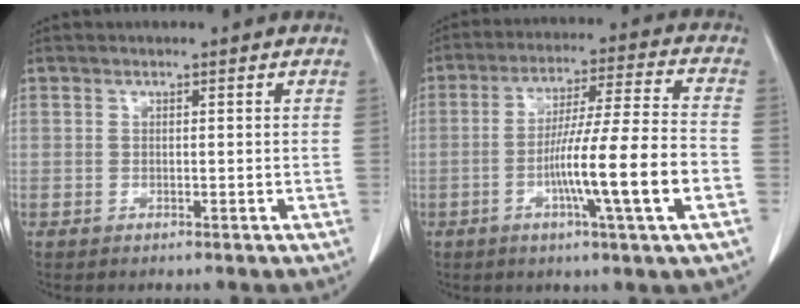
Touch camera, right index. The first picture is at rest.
{"total": 14.3, "force": [-4.2, -0.6, 13.6], "torque": [-0.233, -0.003, -0.073]}